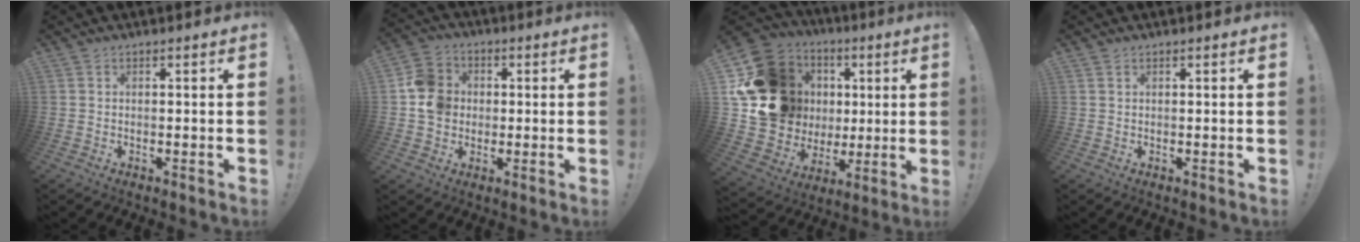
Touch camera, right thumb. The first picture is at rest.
{"total": 10.2, "force": [0.2, 9.3, 4.2], "torque": [-0.066, 0.011, 0.008]}
{"total": 21.5, "force": [5.2, 18.3, 9.9], "torque": [-0.162, -0.022, 0.152]}
{"total": 0.6, "force": [0.5, 0.3, 0.3], "torque": [-0.006, -0.001, 0.010]}